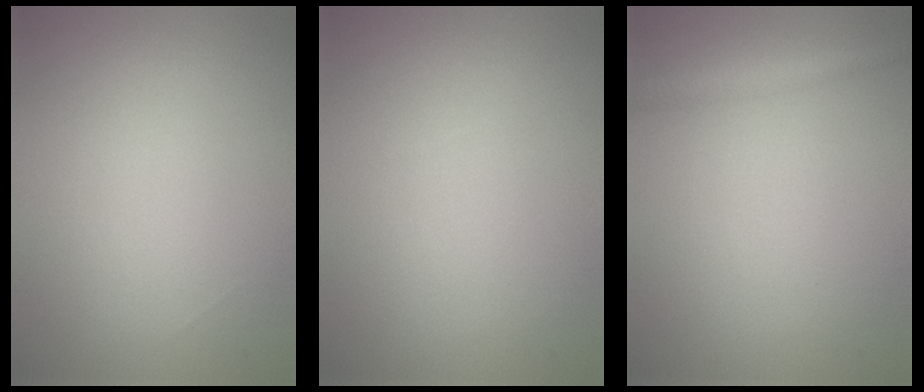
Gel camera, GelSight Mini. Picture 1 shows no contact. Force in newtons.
{"total": 0.0}
{"total": 1.8, "press": 1.8, "slide": 0.1}